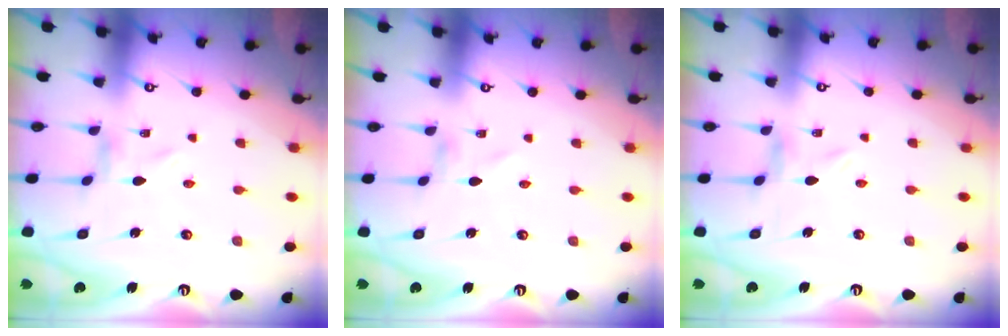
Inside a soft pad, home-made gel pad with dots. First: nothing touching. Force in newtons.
{"total": 0.8, "press": 0.8, "slide": 0.1}
{"total": 1.0, "press": 1.0, "slide": 0.3}